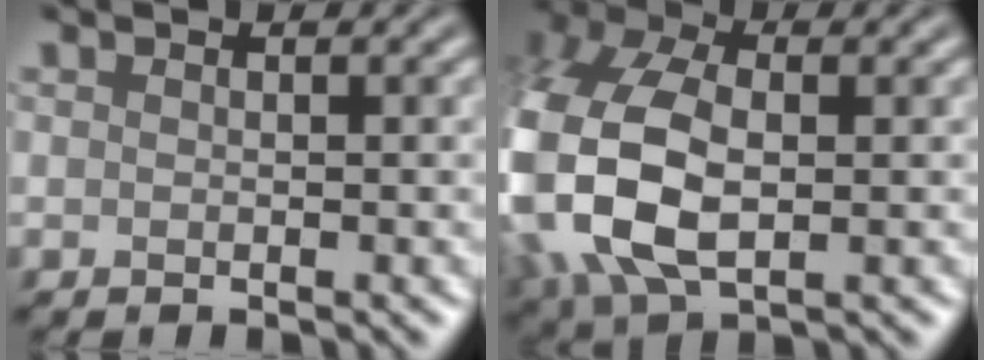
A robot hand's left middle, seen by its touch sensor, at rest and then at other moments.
{"total": 14.4, "force": [-1.7, 9.4, 10.8], "torque": [-0.283, -0.025, -0.022]}